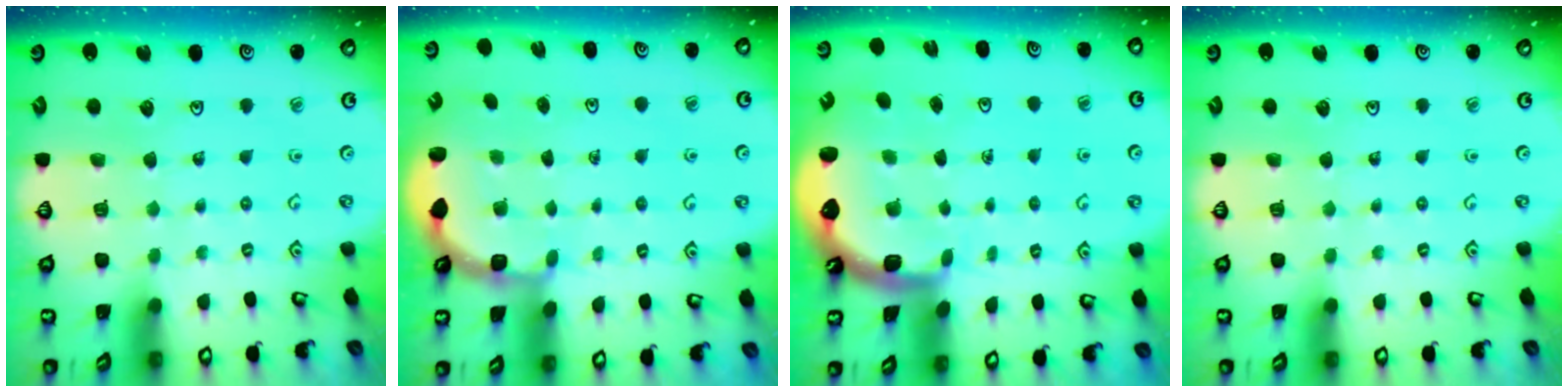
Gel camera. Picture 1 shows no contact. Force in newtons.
{"total": 2.9, "press": 2.5, "slide": 1.4}
{"total": 3.2, "press": 2.2, "slide": 2.3}
{"total": 0.0}